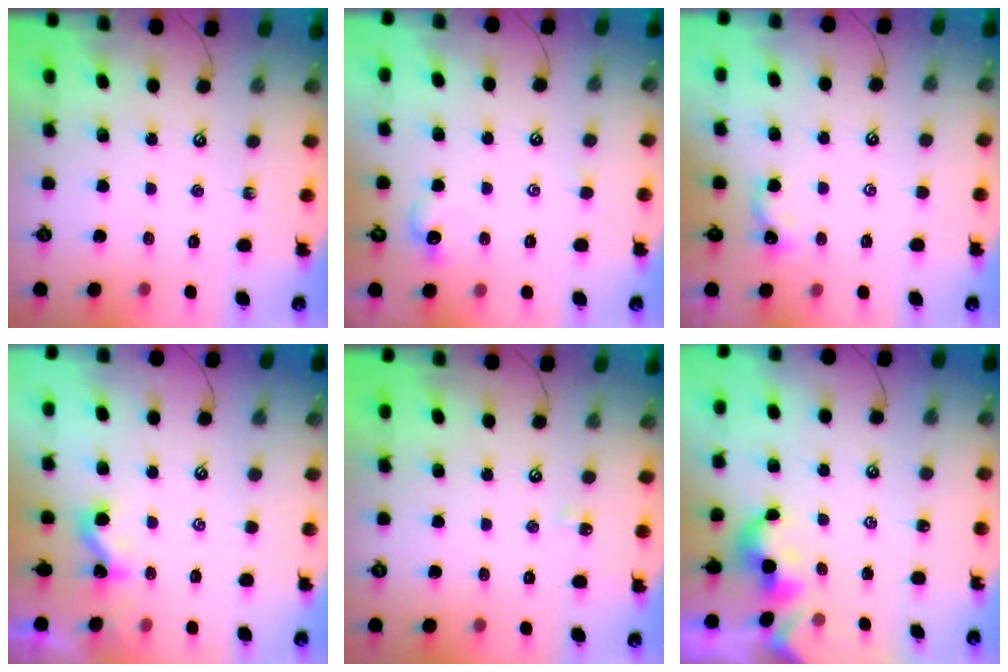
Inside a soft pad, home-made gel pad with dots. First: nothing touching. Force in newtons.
{"total": 0.8, "press": 0.6, "slide": 0.6}
{"total": 0.9, "press": 0.9, "slide": 0.3}
{"total": 1.1, "press": 1.1, "slide": 0.2}
{"total": 3.0, "press": 3.0, "slide": 0.5}
{"total": 2.1, "press": 2.0, "slide": 0.3}